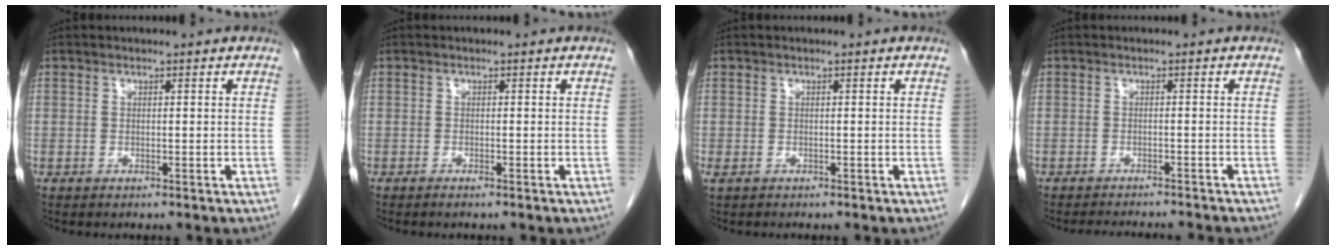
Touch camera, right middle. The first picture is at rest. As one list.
[{"total": 0.7, "force": [-0.5, -0.1, 0.4], "torque": [-0.011, -0.001, -0.010]}, {"total": 1.1, "force": [-0.7, 0.6, 0.6], "torque": [-0.015, -0.002, -0.007]}, {"total": 7.6, "force": [-7.2, 0.3, 2.5], "torque": [-0.029, -0.010, -0.090]}]